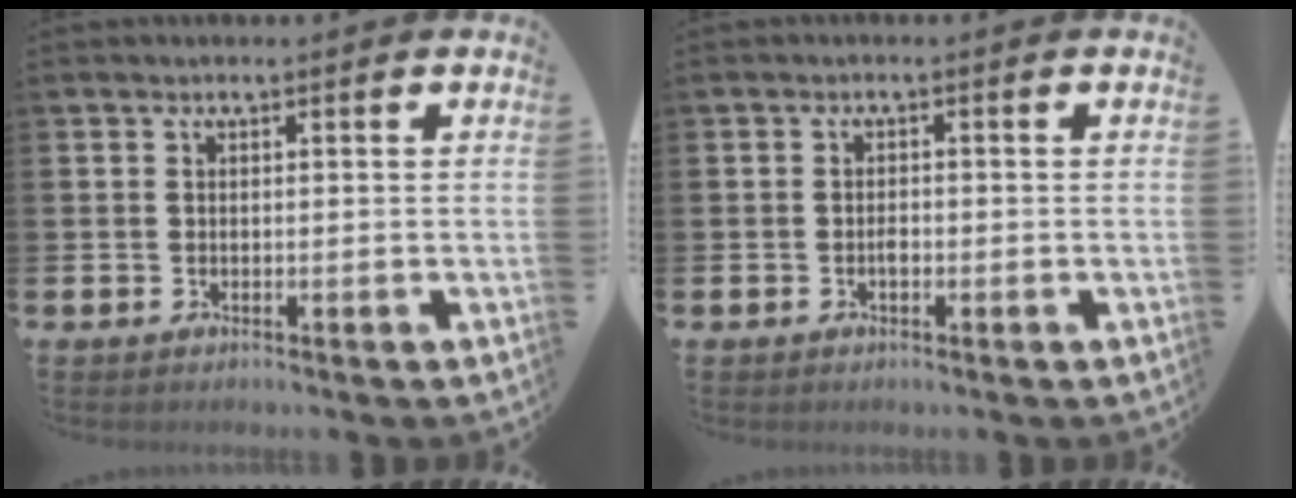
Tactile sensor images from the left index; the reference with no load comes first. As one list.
[{"total": 1.1, "force": [-0.4, 0.6, 0.8], "torque": [-0.013, 0.000, -0.009]}]